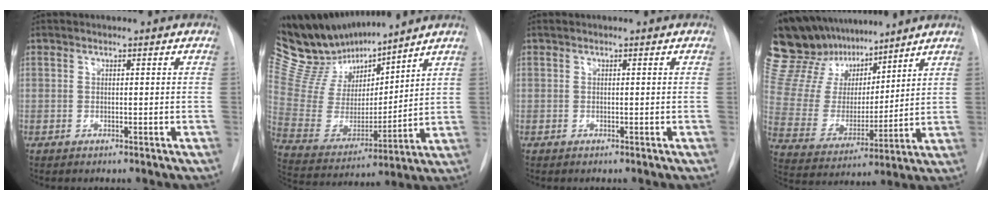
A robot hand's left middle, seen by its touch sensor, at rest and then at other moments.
{"total": 17.9, "force": [16.3, 3.5, 6.4], "torque": [-0.128, -0.007, 0.311]}
{"total": 0.0}
{"total": 17.9, "force": [15.1, 7.0, 6.6], "torque": [-0.125, 0.030, 0.285]}